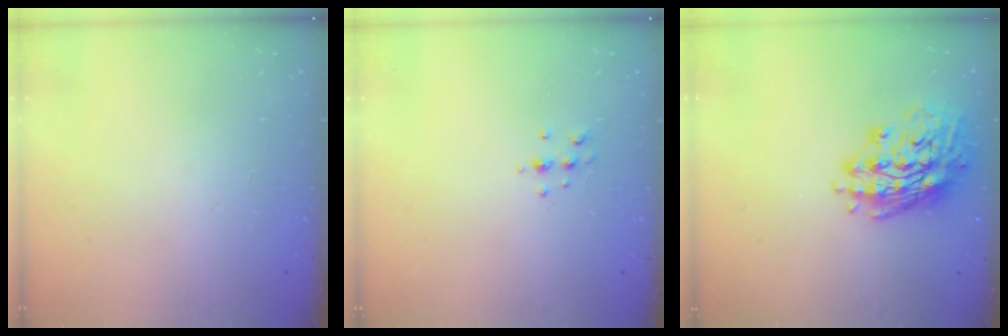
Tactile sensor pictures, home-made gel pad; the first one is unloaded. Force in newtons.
{"total": 3.8, "press": 3.6, "slide": 1.1}
{"total": 16.4, "press": 16.2, "slide": 2.5}